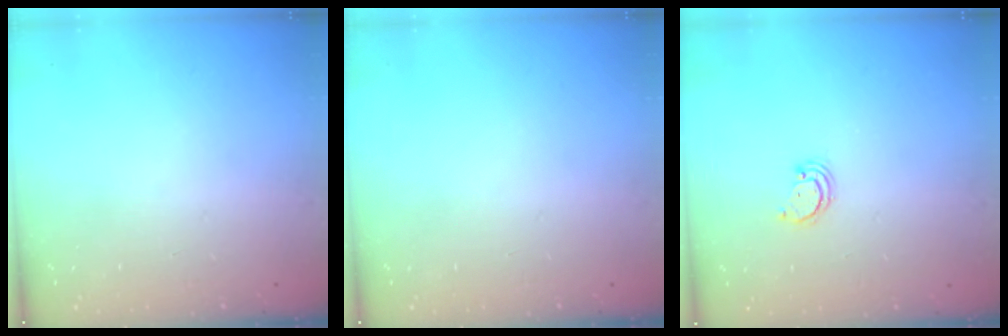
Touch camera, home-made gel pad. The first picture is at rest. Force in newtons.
{"total": 0.0}
{"total": 2.2, "press": 2.2, "slide": 0.2}